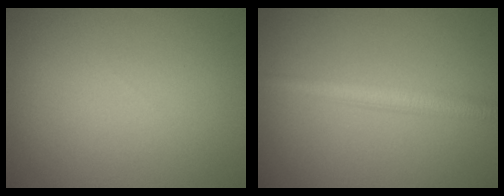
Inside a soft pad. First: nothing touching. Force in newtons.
{"total": 2.7, "press": 2.7, "slide": 0.0}